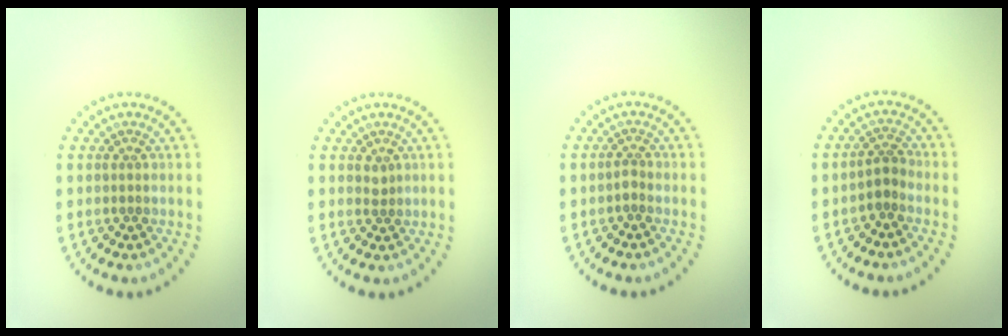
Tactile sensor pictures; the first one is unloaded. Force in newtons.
{"total": 0.8, "press": 0.6, "slide": 0.5}
{"total": 0.8, "press": 0.6, "slide": 0.5}
{"total": 1.6, "press": 1.2, "slide": 1.0}